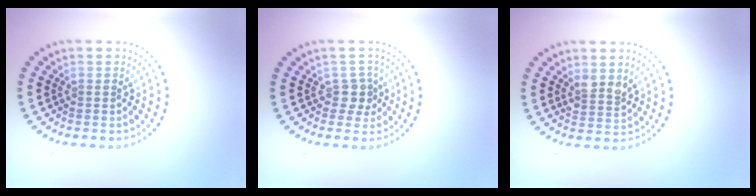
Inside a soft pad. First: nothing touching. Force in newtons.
{"total": 1.7, "press": 1.4, "slide": 0.9}
{"total": 1.8, "press": 1.5, "slide": 1.1}